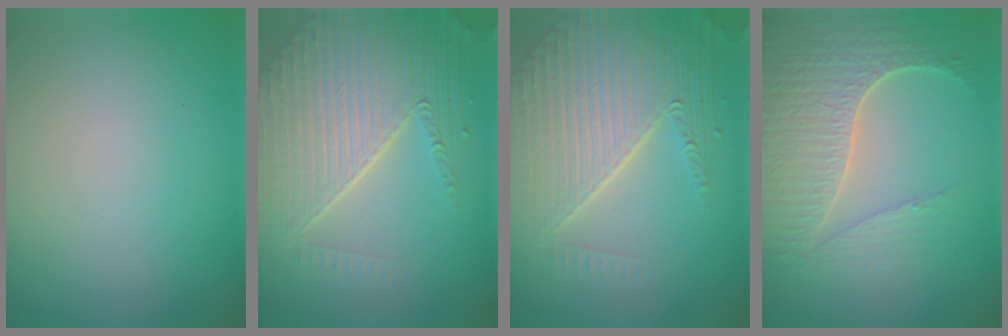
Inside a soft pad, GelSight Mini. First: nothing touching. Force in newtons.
{"total": 8.8, "press": 5.7, "slide": 6.7}
{"total": 8.9, "press": 5.8, "slide": 6.7}
{"total": 6.2, "press": 5.0, "slide": 3.7}